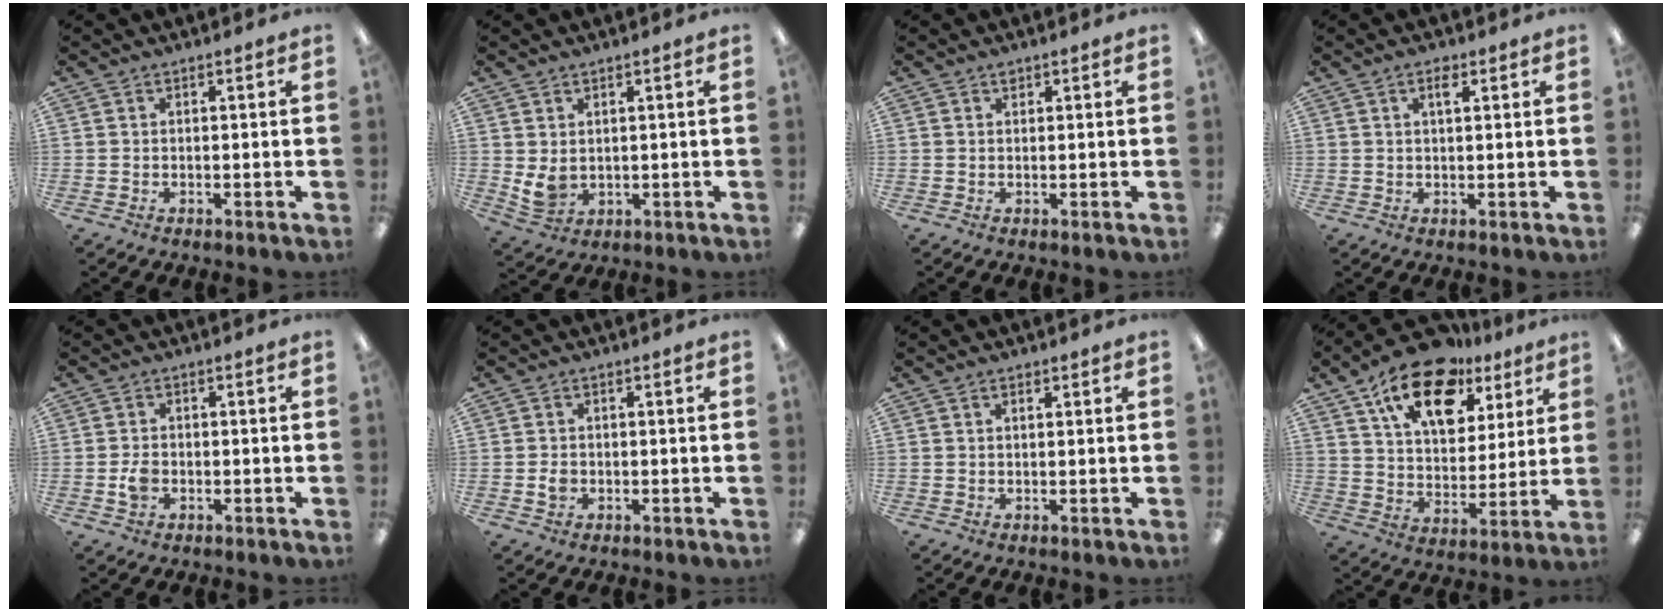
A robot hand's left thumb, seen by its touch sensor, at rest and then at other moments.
{"total": 4.6, "force": [1.4, 3.4, 2.8], "torque": [-0.065, -0.014, 0.024]}
{"total": 1.0, "force": [0.6, 0.6, 0.4], "torque": [0.000, -0.001, 0.009]}
{"total": 2.9, "force": [1.5, 1.2, 2.2], "torque": [-0.031, -0.003, 0.022]}
{"total": 3.1, "force": [-0.7, 2.3, 2.0], "torque": [-0.042, 0.001, -0.014]}
{"total": 2.0, "force": [-0.4, 1.6, 1.2], "torque": [-0.021, 0.003, -0.007]}
{"total": 0.8, "force": [0.5, 0.4, 0.5], "torque": [-0.003, -0.002, 0.007]}
{"total": 18.3, "force": [11.2, 10.0, 10.5], "torque": [-0.168, -0.056, 0.196]}